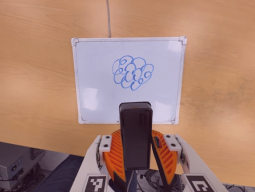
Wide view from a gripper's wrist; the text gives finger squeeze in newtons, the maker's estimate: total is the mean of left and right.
{"total": 5.7, "left": 5.7, "right": 5.7}